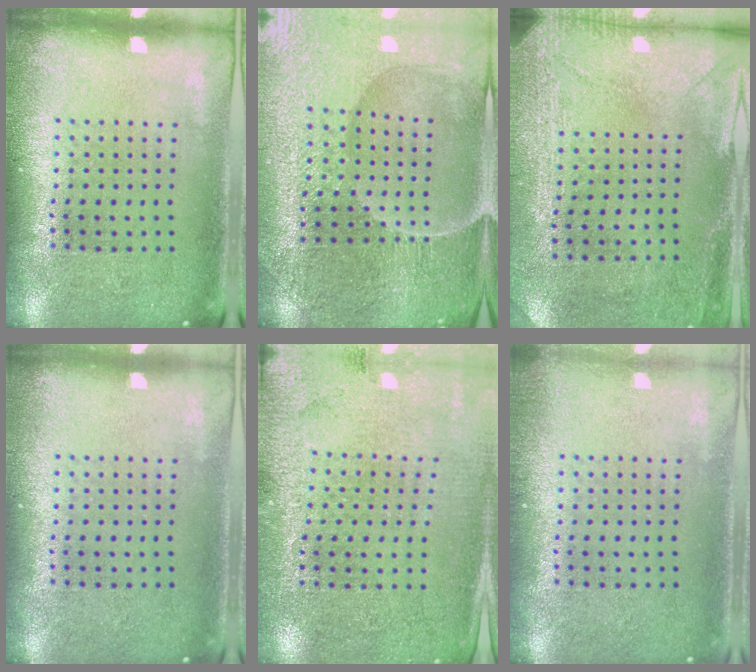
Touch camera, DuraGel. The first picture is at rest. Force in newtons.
{"total": 3.6, "press": 3.6, "slide": 0.4}
{"total": 2.9, "press": 2.3, "slide": 1.8}
{"total": 0.0}
{"total": 2.8, "press": 2.8, "slide": 0.5}
{"total": 0.7, "press": 0.7, "slide": 0.2}